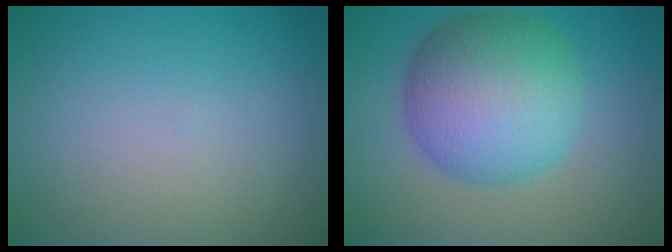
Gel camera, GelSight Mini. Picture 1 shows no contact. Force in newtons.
{"total": 10.0, "press": 10.0, "slide": 0.2}